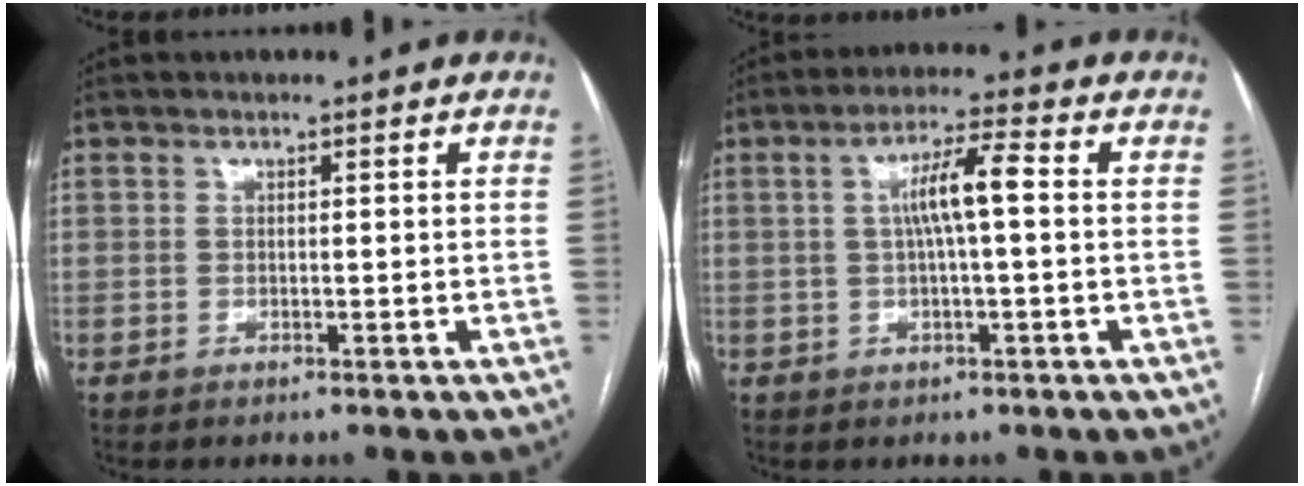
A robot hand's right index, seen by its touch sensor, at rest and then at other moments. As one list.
[{"total": 6.4, "force": [0.6, 0.5, 6.4], "torque": [-0.115, 0.016, 0.010]}]